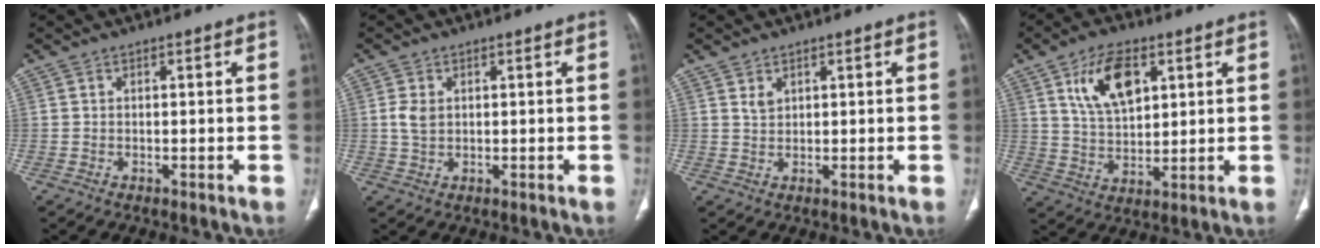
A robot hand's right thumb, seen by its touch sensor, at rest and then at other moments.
{"total": 2.9, "force": [0.6, 2.0, 2.0], "torque": [-0.039, 0.000, 0.015]}
{"total": 1.7, "force": [1.0, 1.0, 0.8], "torque": [-0.009, -0.005, 0.023]}
{"total": 11.4, "force": [4.8, 6.1, 8.3], "torque": [-0.127, -0.016, 0.094]}